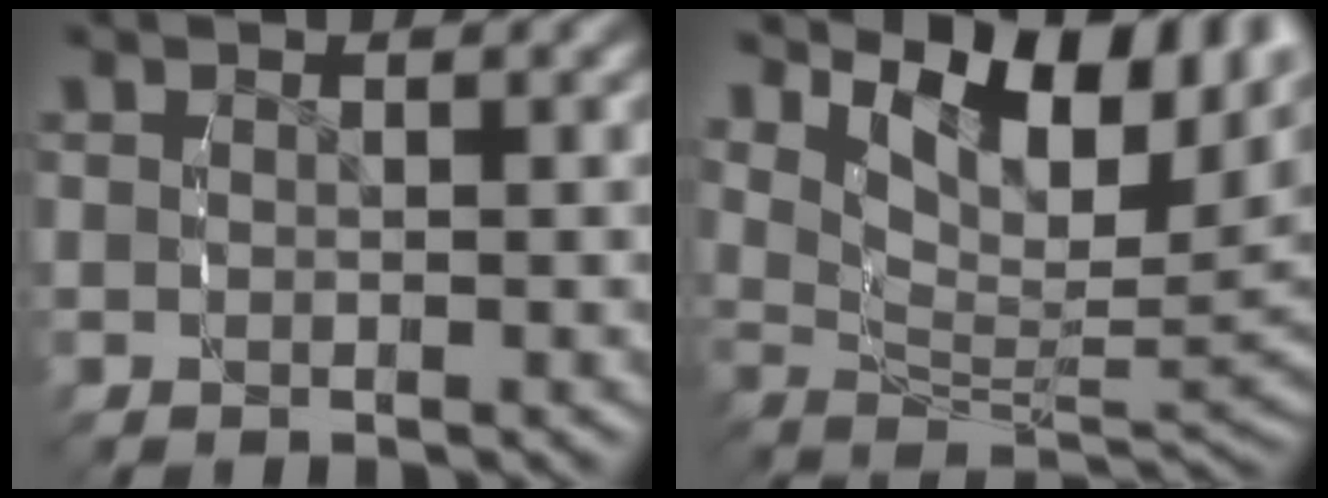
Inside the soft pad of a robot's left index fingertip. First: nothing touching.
{"total": 12.5, "force": [4.6, 6.5, 9.6], "torque": [-0.121, 0.016, 0.065]}